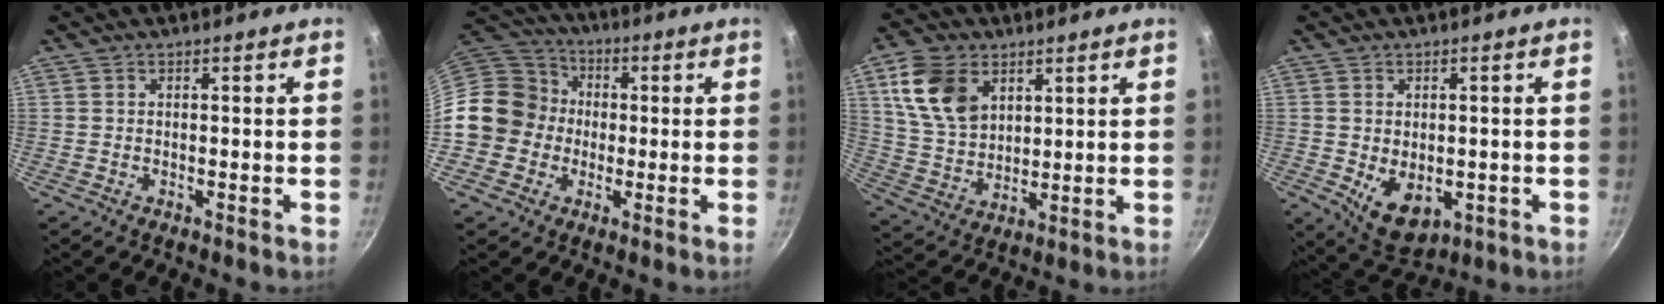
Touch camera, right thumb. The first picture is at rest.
{"total": 14.0, "force": [-0.9, 13.0, 5.1], "torque": [-0.056, 0.038, -0.031]}
{"total": 13.2, "force": [5.4, 9.1, 7.9], "torque": [-0.127, -0.017, 0.111]}
{"total": 8.0, "force": [-1.1, 5.5, 5.8], "torque": [-0.074, -0.013, 0.001]}